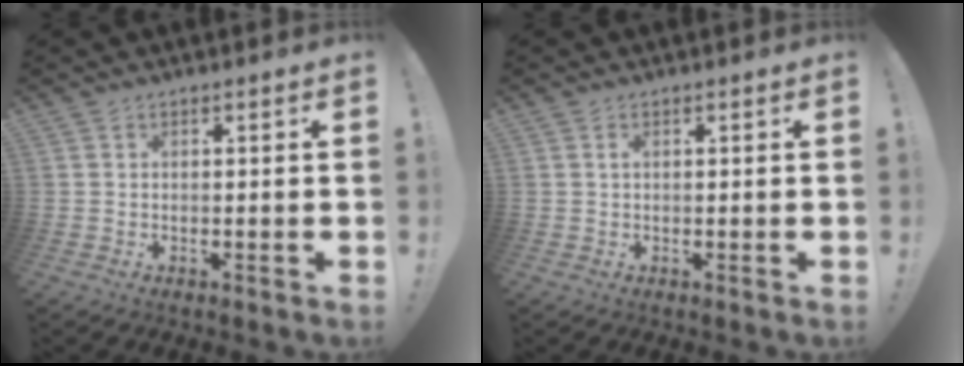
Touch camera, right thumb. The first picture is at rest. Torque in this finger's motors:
{"motor_torque": [-0.16, -0.03, 0.19, 0.14, 0.08]}